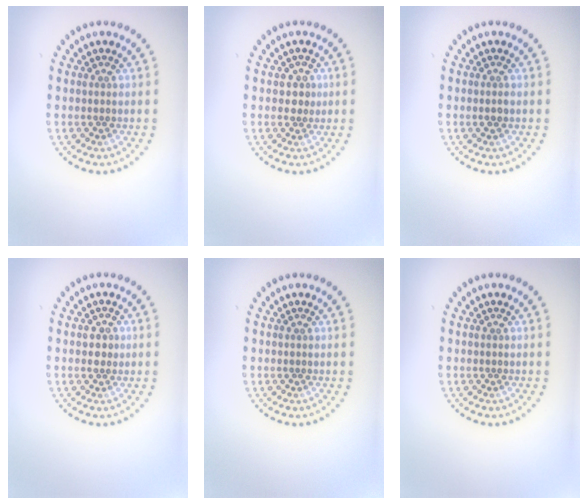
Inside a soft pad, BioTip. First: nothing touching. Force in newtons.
{"total": 1.2, "press": 1.2, "slide": 0.4}
{"total": 0.8, "press": 0.8, "slide": 0.3}
{"total": 1.3, "press": 1.3, "slide": 0.0}
{"total": 0.0}
{"total": 0.0}